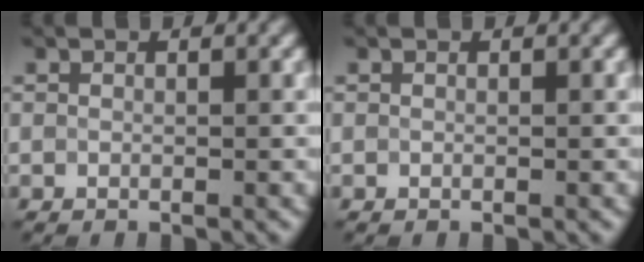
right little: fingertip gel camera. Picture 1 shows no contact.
{"total": 0.0}